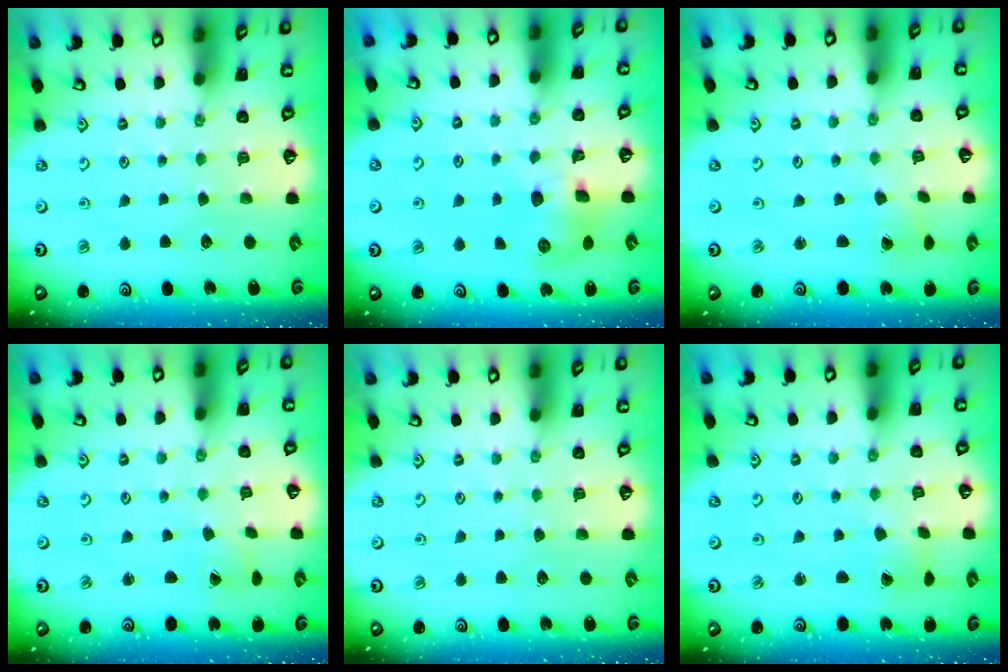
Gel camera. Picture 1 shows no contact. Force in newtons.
{"total": 8.4, "press": 8.4, "slide": 0.4}
{"total": 1.1, "press": 1.1, "slide": 0.0}
{"total": 0.0}
{"total": 0.0}
{"total": 1.0, "press": 1.0, "slide": 0.1}